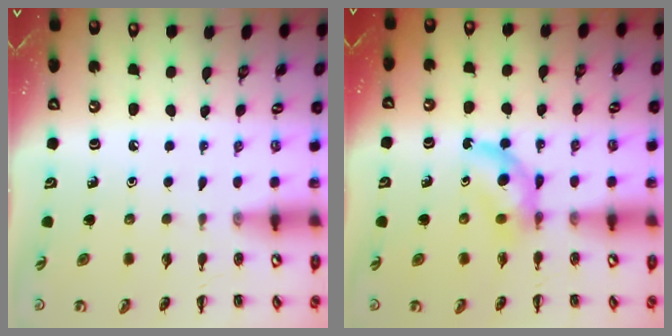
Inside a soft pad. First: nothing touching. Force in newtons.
{"total": 4.7, "press": 4.5, "slide": 1.2}